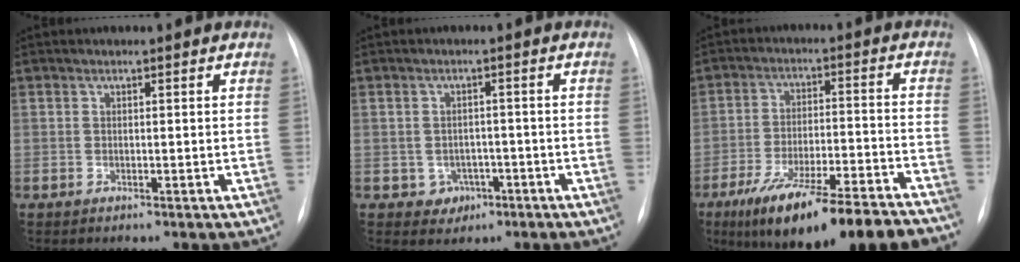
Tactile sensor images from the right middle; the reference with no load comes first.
{"total": 3.0, "force": [-1.1, 2.7, 0.7], "torque": [-0.001, 0.011, -0.007]}
{"total": 19.3, "force": [-14.9, 1.7, 12.2], "torque": [-0.167, -0.008, -0.235]}